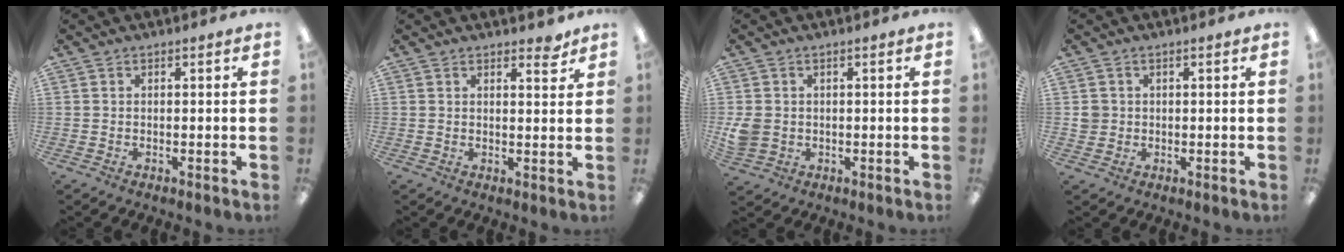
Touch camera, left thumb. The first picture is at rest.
{"total": 3.1, "force": [2.5, 1.2, 1.4], "torque": [-0.008, -0.013, 0.040]}
{"total": 4.4, "force": [0.0, 3.8, 2.1], "torque": [-0.045, 0.000, -0.001]}
{"total": 2.4, "force": [0.3, 2.3, 0.4], "torque": [-0.003, 0.000, 0.003]}